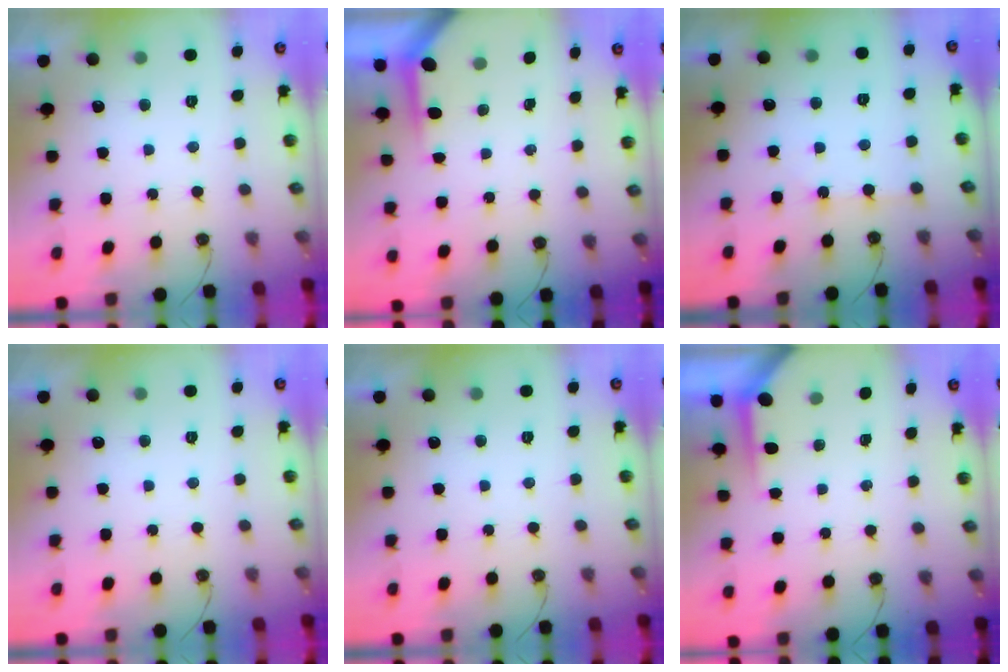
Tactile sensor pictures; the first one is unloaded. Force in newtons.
{"total": 3.9, "press": 3.9, "slide": 0.4}
{"total": 3.5, "press": 3.4, "slide": 0.5}
{"total": 0.0}
{"total": 0.0}
{"total": 3.7, "press": 3.7, "slide": 0.5}